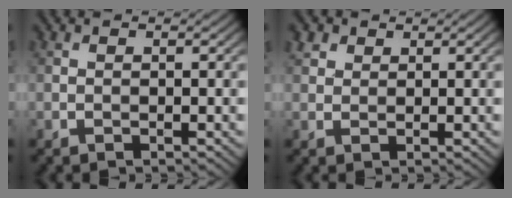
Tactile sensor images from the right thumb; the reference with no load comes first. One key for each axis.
{"total": 1.9, "fx": 1.3, "fy": 1.3, "fz": 0.6, "tx": -0.018, "ty": 0.008, "tz": 0.028}